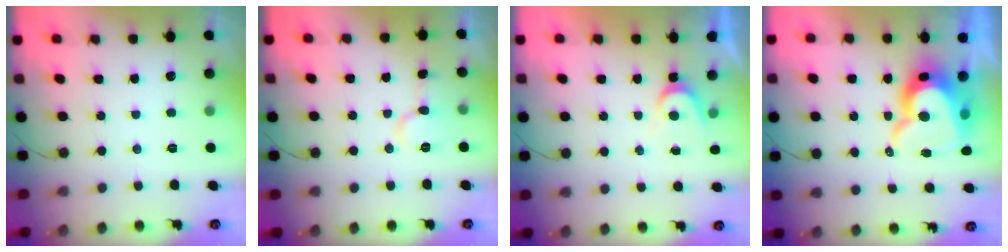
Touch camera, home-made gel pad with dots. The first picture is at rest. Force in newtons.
{"total": 7.2, "press": 7.2, "slide": 0.8}
{"total": 4.4, "press": 4.3, "slide": 0.4}
{"total": 15.4, "press": 15.3, "slide": 1.3}